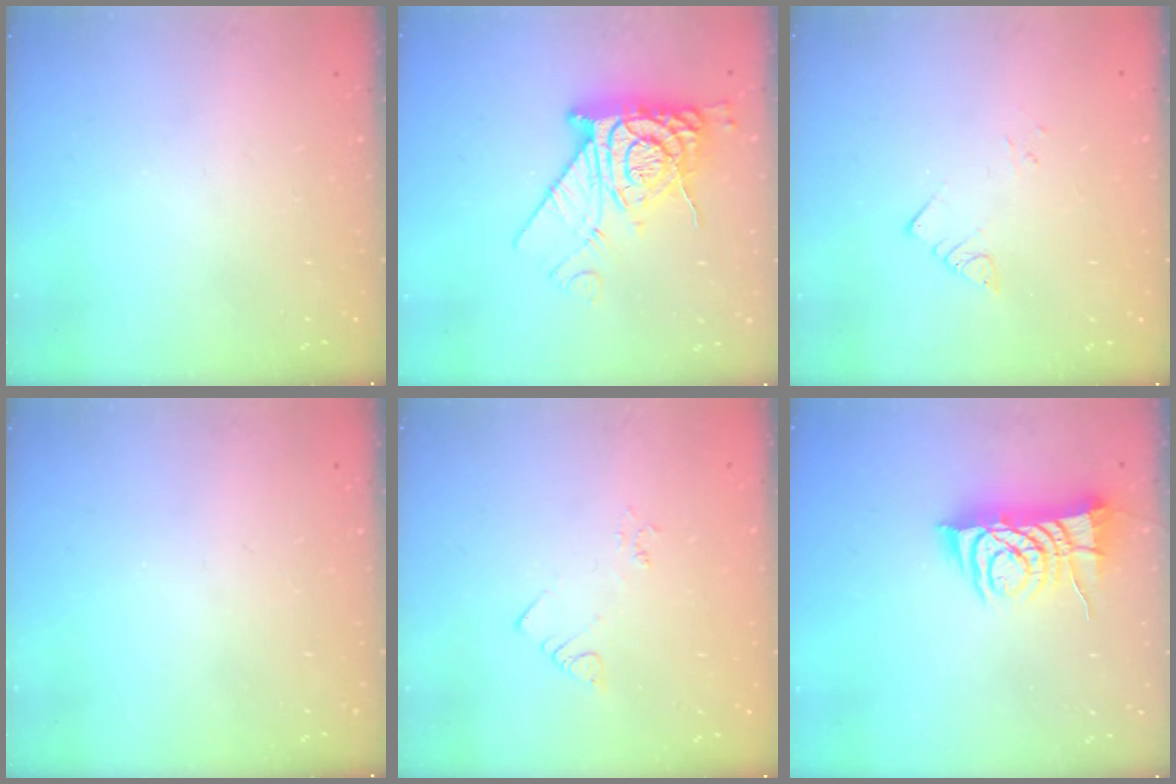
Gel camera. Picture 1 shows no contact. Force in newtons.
{"total": 12.6, "press": 12.5, "slide": 1.4}
{"total": 2.8, "press": 2.8, "slide": 0.2}
{"total": 0.0}
{"total": 2.4, "press": 2.4, "slide": 0.4}
{"total": 9.2, "press": 9.1, "slide": 1.1}